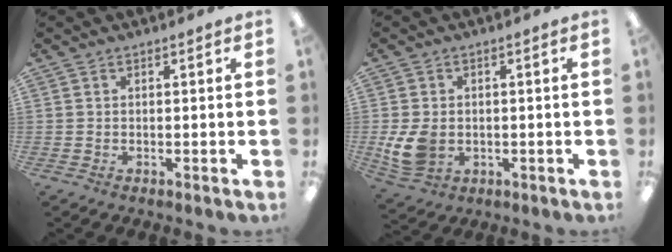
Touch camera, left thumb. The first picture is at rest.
{"total": 7.8, "force": [-0.8, 6.0, 5.0], "torque": [-0.109, 0.004, -0.011]}